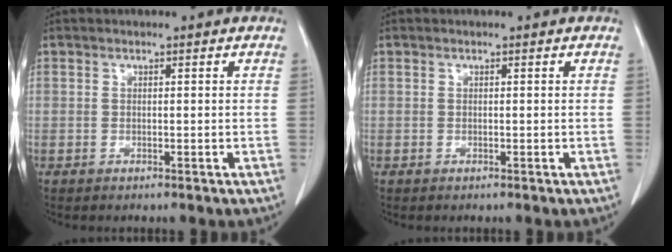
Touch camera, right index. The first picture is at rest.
{"total": 0.0}